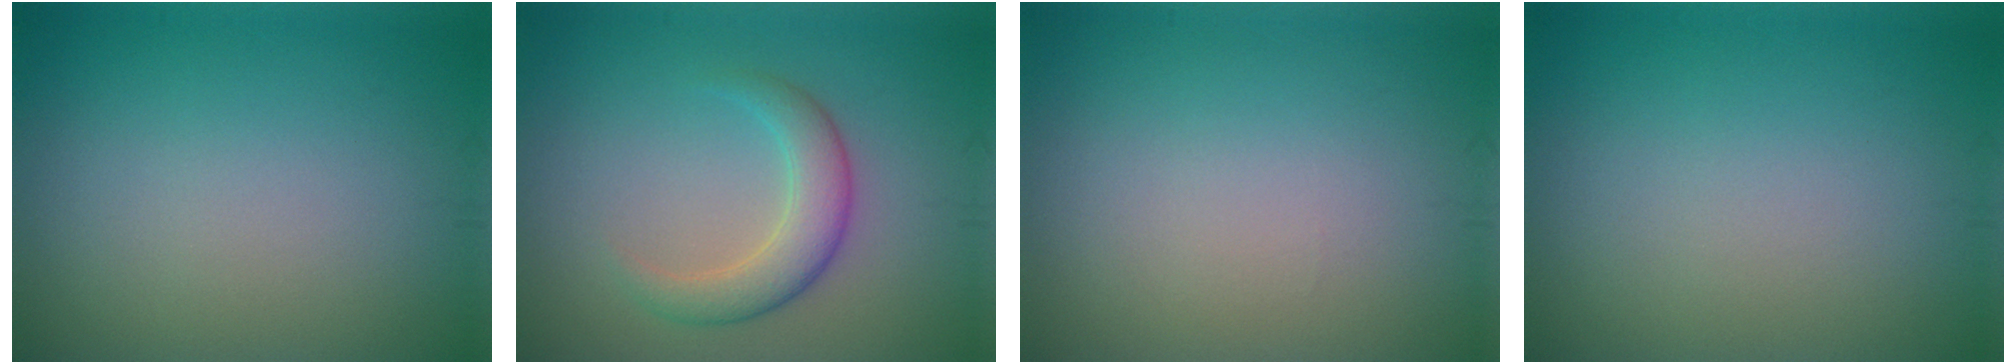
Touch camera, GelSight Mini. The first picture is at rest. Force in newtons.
{"total": 3.6, "press": 3.6, "slide": 0.3}
{"total": 0.0}
{"total": 0.0}